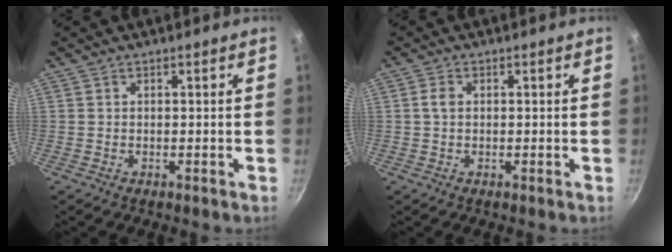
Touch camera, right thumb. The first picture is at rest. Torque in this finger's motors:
{"motor_torque": [-0.42, 0.09, 0.58, -0.53, -0.01]}